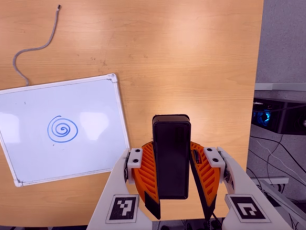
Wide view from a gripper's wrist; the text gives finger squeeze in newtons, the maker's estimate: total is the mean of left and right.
{"total": 8.6, "left": 7.5, "right": 9.7}